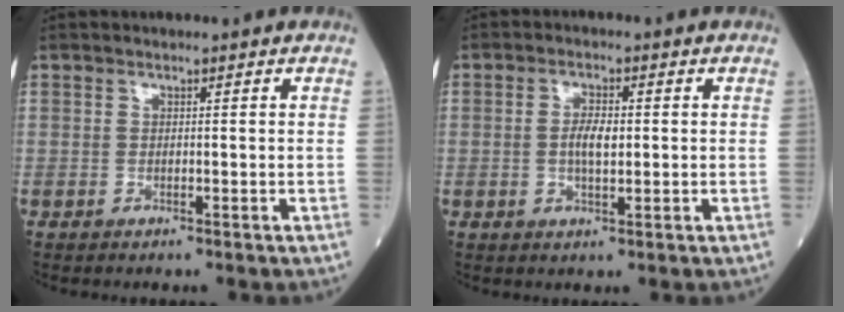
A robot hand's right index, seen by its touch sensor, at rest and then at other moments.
{"total": 3.7, "force": [0.1, 1.3, 3.5], "torque": [-0.068, 0.002, 0.000]}